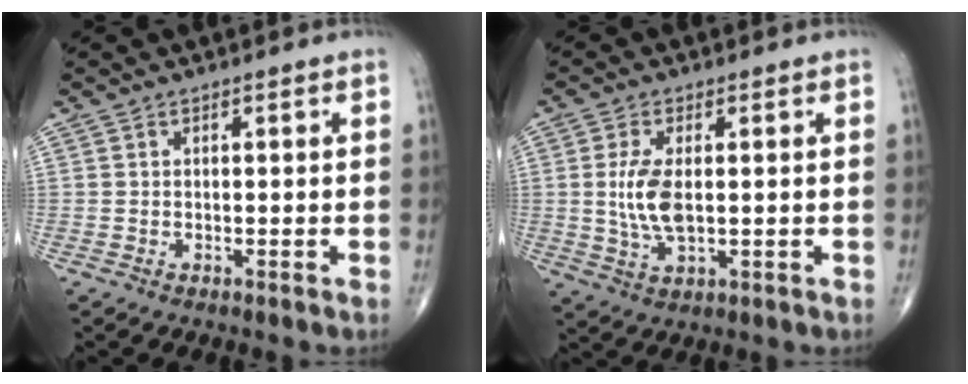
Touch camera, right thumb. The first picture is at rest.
{"total": 7.1, "force": [0.4, 3.3, 6.4], "torque": [-0.136, -0.008, 0.011]}